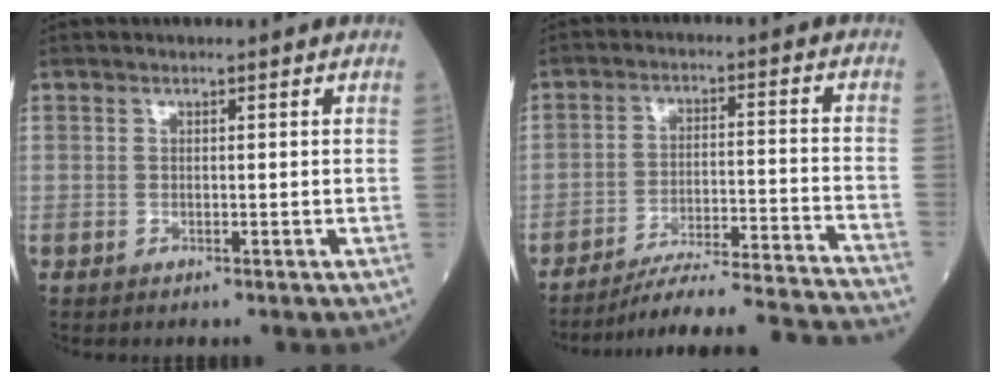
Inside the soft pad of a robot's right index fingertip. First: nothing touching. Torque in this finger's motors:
{"motor_torque": [0.01, -0.19, 0.40, 0.14]}